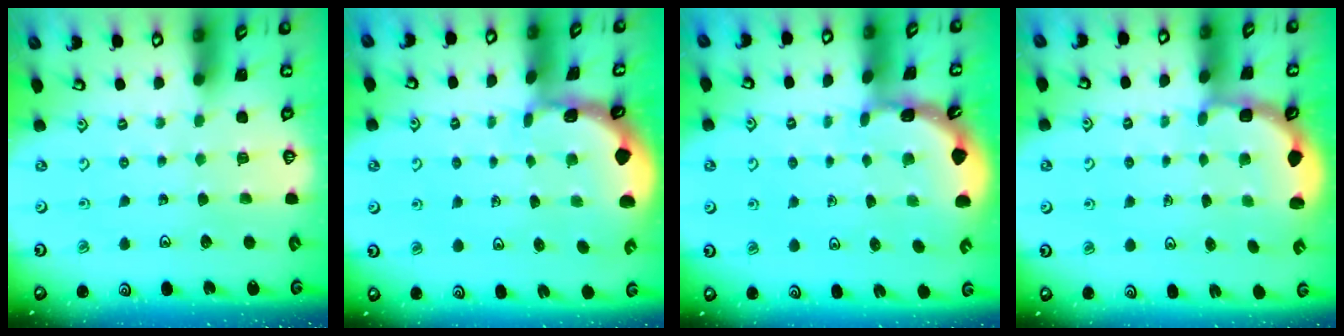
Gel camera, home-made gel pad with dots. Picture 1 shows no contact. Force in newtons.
{"total": 1.1, "press": 1.1, "slide": 0.2}
{"total": 1.7, "press": 1.7, "slide": 0.1}
{"total": 2.8, "press": 2.4, "slide": 1.4}